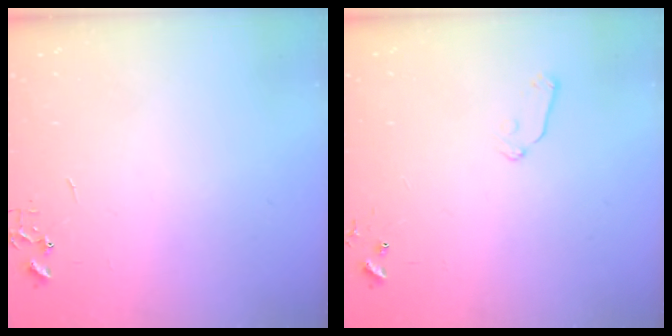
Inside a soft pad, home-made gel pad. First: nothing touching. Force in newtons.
{"total": 6.5, "press": 6.4, "slide": 1.0}